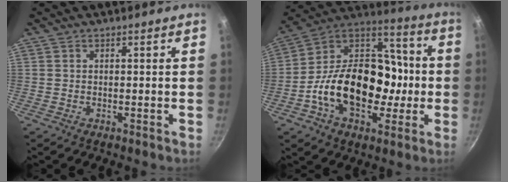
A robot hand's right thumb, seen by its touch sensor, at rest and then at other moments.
{"total": 24.3, "force": [-4.6, 16.9, 16.9], "torque": [-0.243, 0.055, -0.083]}